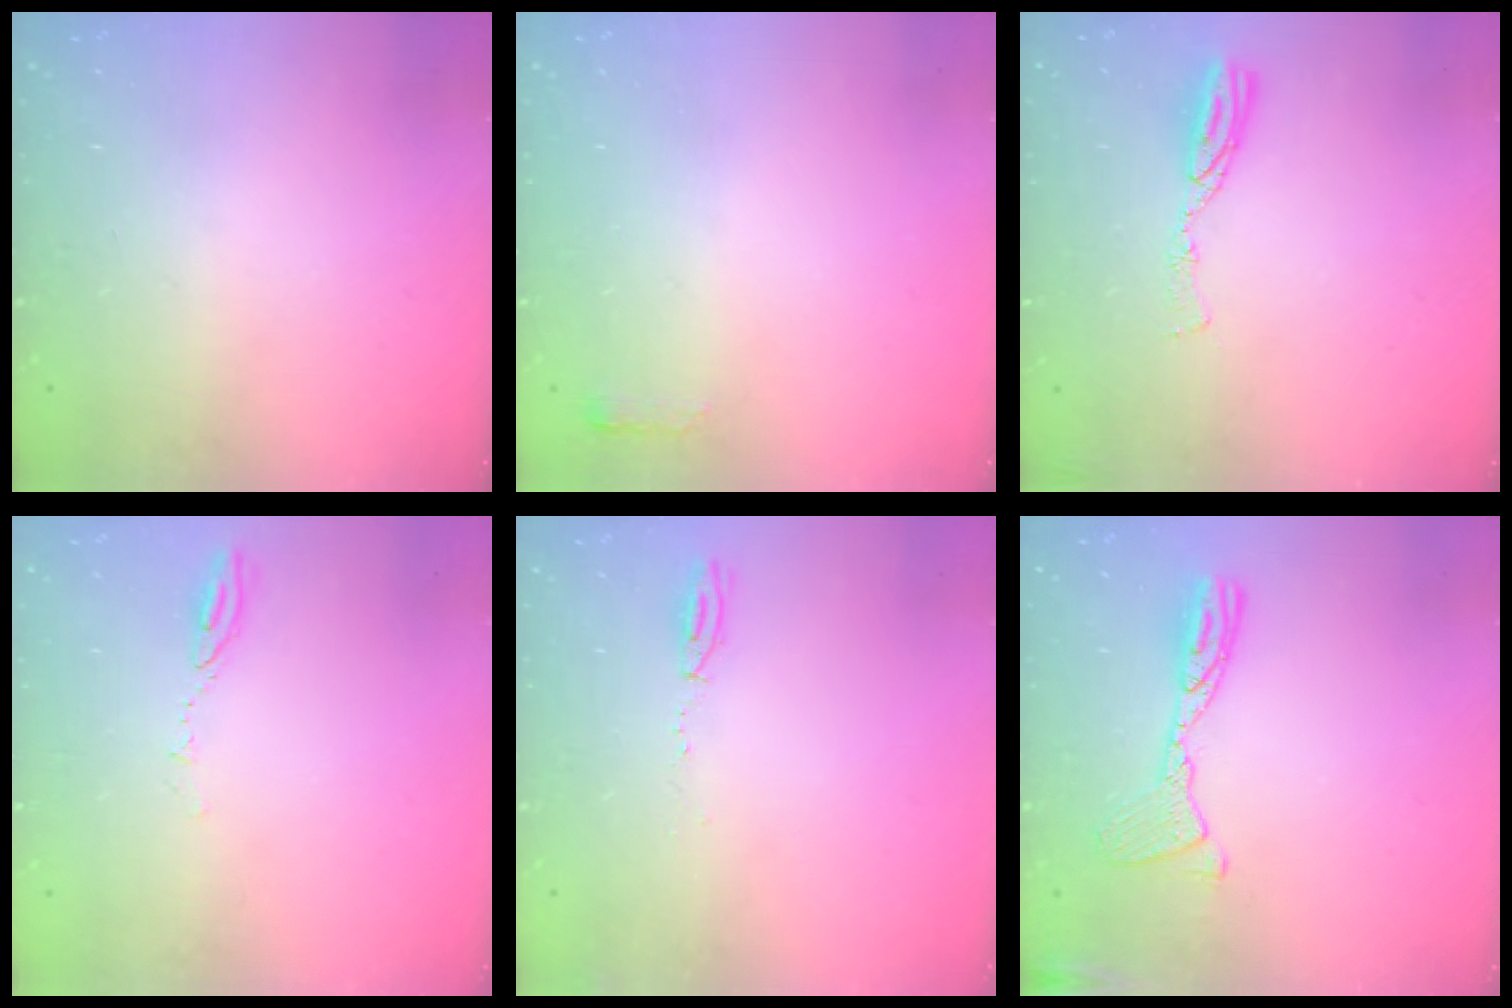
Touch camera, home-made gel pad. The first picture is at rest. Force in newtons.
{"total": 2.4, "press": 2.4, "slide": 0.4}
{"total": 6.6, "press": 6.5, "slide": 0.7}
{"total": 4.0, "press": 4.0, "slide": 0.5}
{"total": 3.9, "press": 3.8, "slide": 0.9}
{"total": 12.0, "press": 11.9, "slide": 1.1}